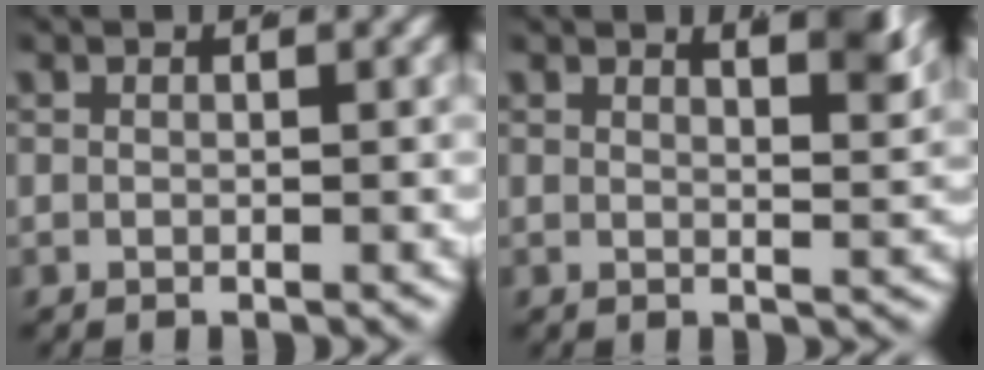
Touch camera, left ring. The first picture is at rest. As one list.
[{"total": 3.9, "force": [2.4, 0.3, 3.1], "torque": [-0.034, -0.010, 0.042]}]